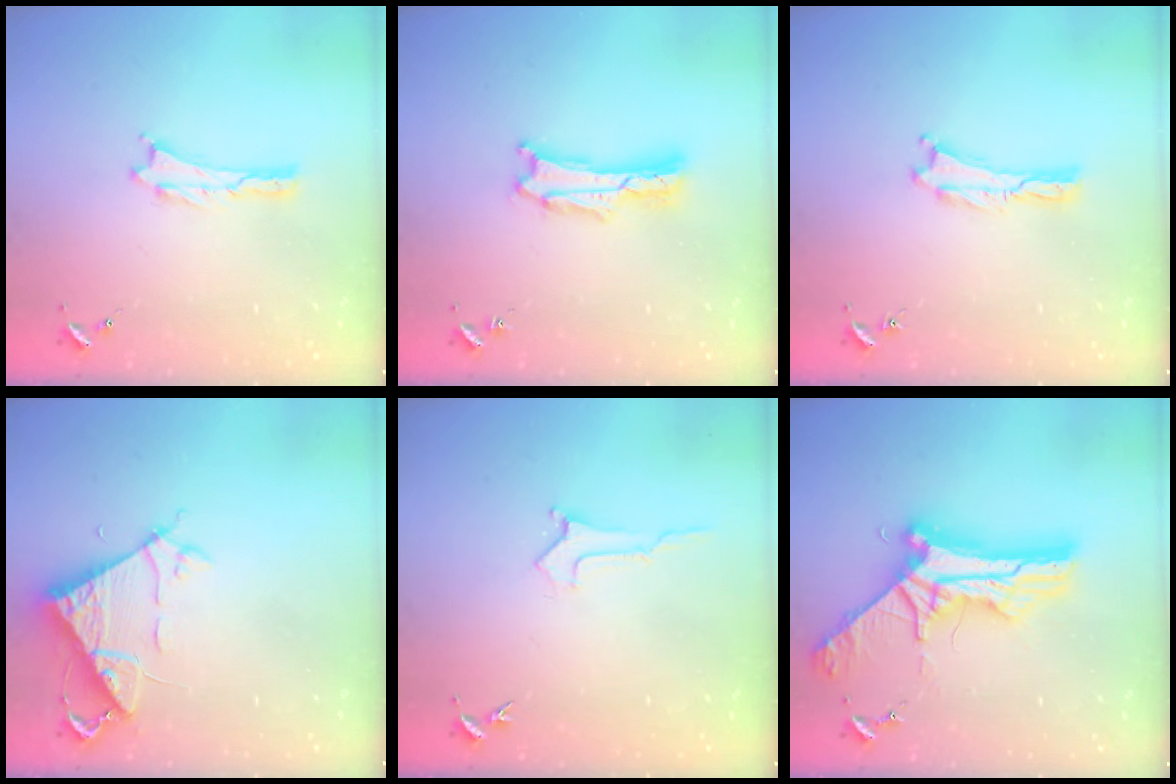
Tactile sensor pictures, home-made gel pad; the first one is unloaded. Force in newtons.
{"total": 1.4, "press": 1.3, "slide": 0.2}
{"total": 0.0}
{"total": 7.1, "press": 7.0, "slide": 0.5}
{"total": 0.0}
{"total": 10.7, "press": 10.7, "slide": 0.9}